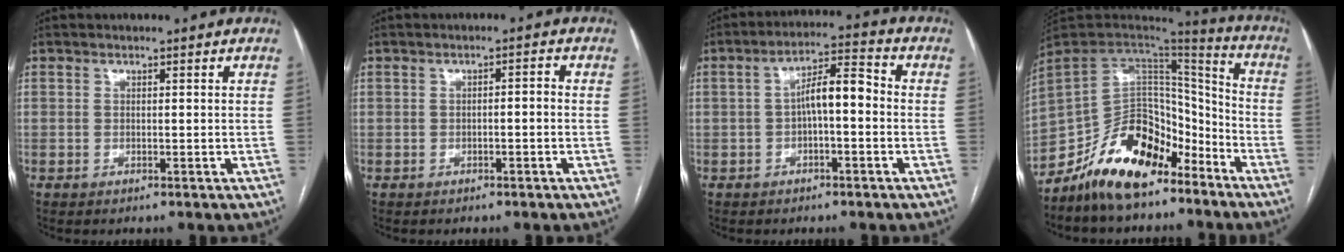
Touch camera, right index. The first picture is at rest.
{"total": 1.6, "force": [-0.4, 0.4, 1.4], "torque": [-0.024, 0.007, -0.004]}
{"total": 6.7, "force": [-0.5, 1.9, 6.4], "torque": [-0.111, 0.028, -0.010]}
{"total": 15.9, "force": [-11.1, 7.6, 8.5], "torque": [-0.145, 0.035, -0.198]}